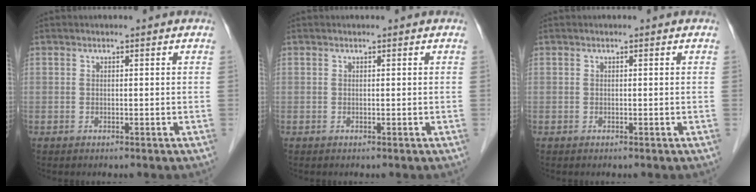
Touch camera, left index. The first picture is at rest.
{"total": 0.5, "force": [-0.5, -0.1, -0.1], "torque": [0.002, -0.005, -0.007]}
{"total": 0.0}